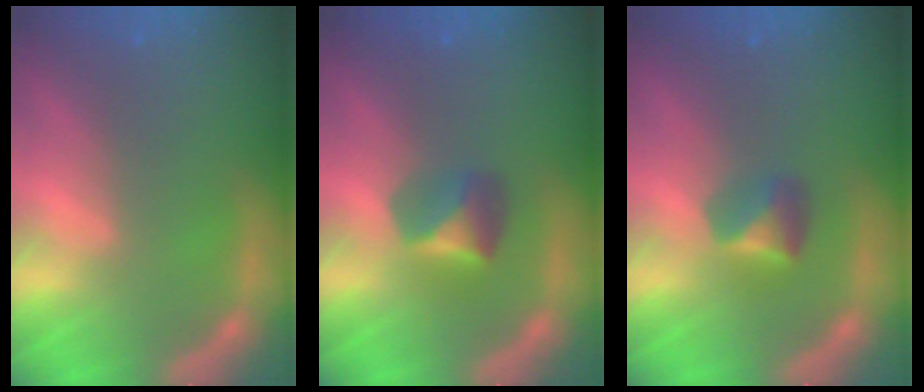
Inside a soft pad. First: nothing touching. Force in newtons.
{"total": 2.9}
{"total": 2.4}